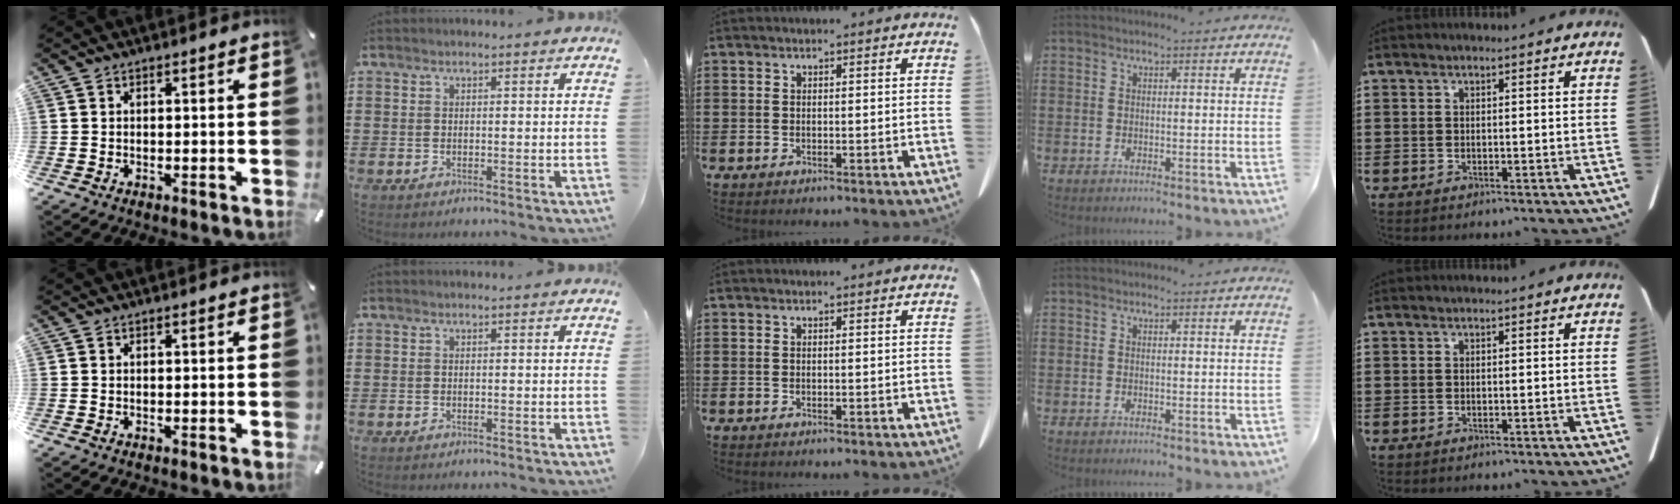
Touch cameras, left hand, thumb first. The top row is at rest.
{}